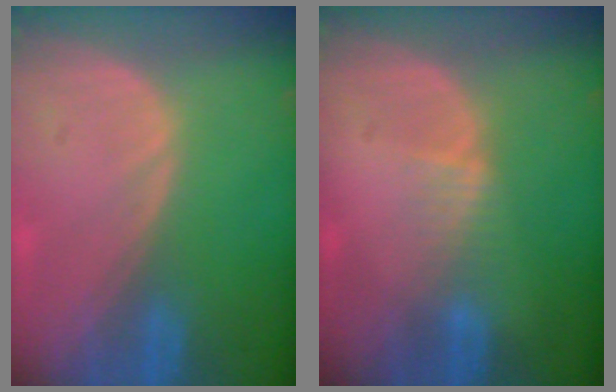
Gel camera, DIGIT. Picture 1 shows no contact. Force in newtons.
{"total": 1.9, "press": 1.9, "slide": 0.2}